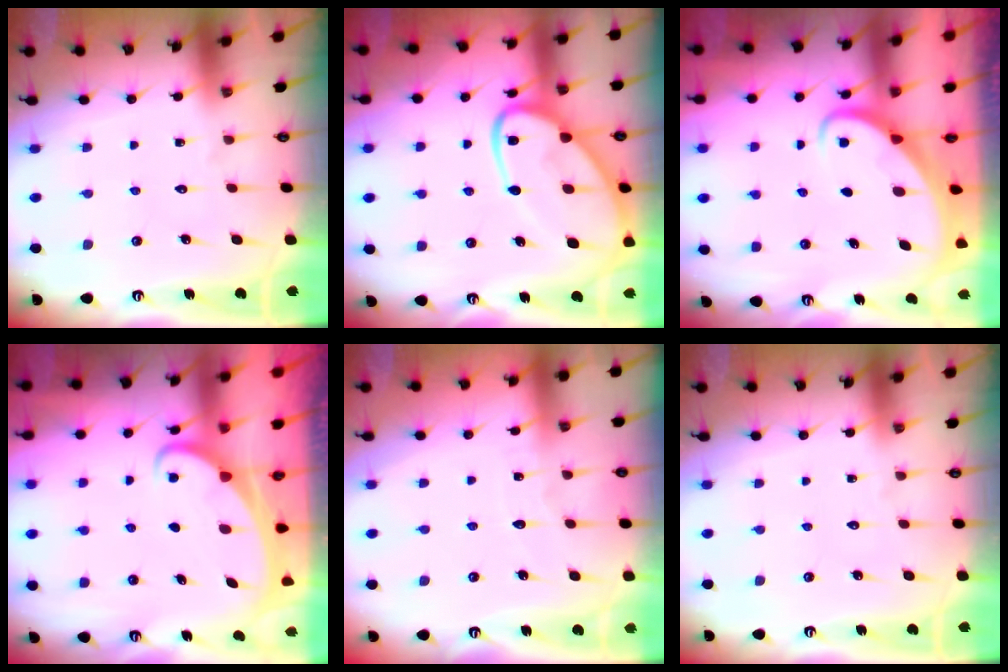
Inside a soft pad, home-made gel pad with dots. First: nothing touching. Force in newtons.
{"total": 15.6, "press": 15.5, "slide": 1.3}
{"total": 2.6, "press": 2.6, "slide": 0.3}
{"total": 2.1, "press": 2.0, "slide": 0.3}
{"total": 2.3, "press": 2.3, "slide": 0.1}
{"total": 0.0}